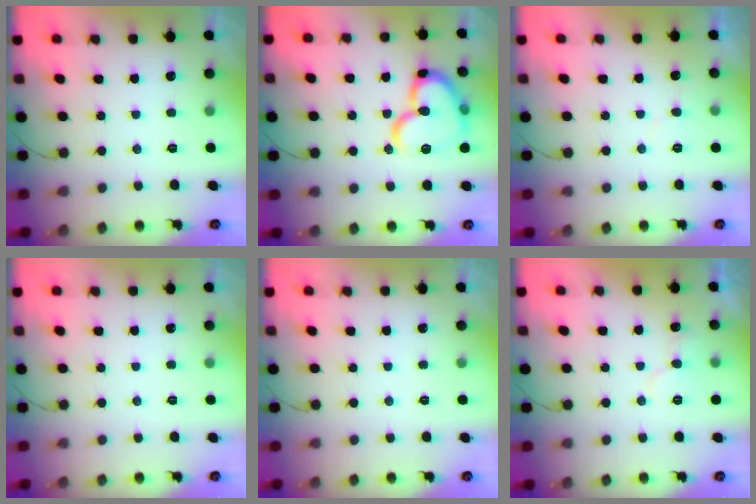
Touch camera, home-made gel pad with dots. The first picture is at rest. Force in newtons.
{"total": 18.3, "press": 18.2, "slide": 2.3}
{"total": 3.2, "press": 3.2, "slide": 0.2}
{"total": 0.0}
{"total": 0.0}
{"total": 7.4, "press": 7.4, "slide": 0.5}